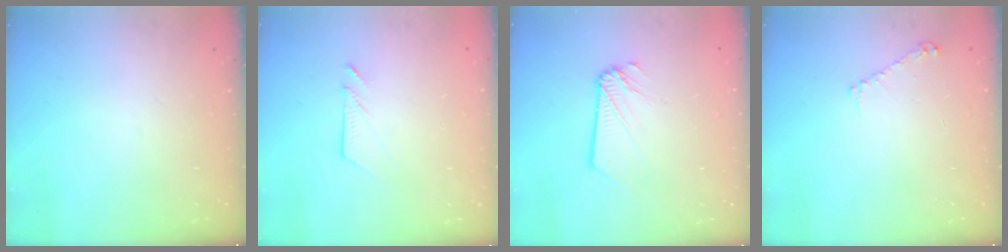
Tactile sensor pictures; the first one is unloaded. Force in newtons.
{"total": 2.5, "press": 2.5, "slide": 0.4}
{"total": 2.6, "press": 2.6, "slide": 0.3}
{"total": 4.5, "press": 4.5, "slide": 0.5}